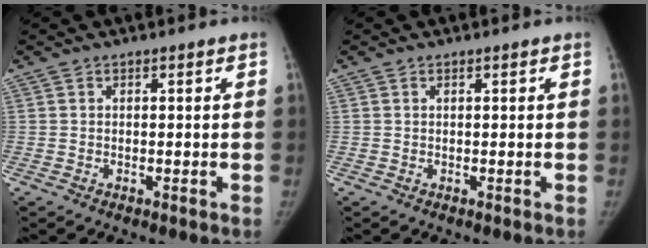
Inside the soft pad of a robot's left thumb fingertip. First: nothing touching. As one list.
[{"total": 0.0}]